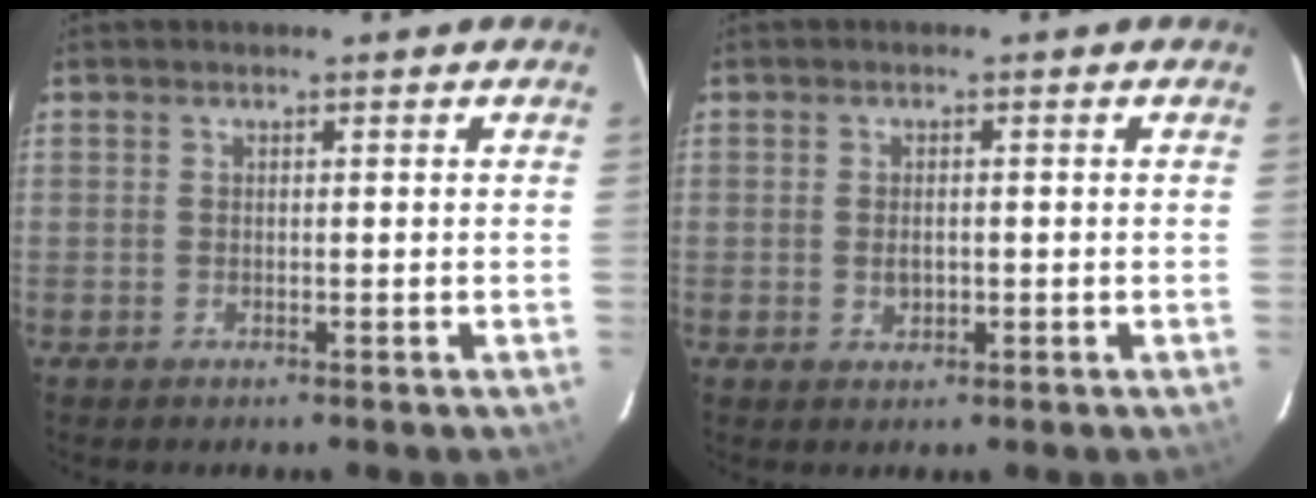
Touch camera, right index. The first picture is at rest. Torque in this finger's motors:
{"motor_torque": [-0.08, 0.14, -0.01, 0.00]}